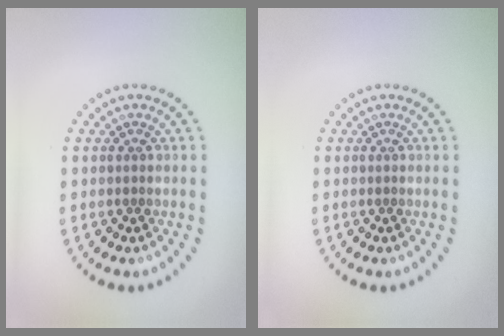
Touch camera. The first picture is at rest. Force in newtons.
{"total": 0.0}